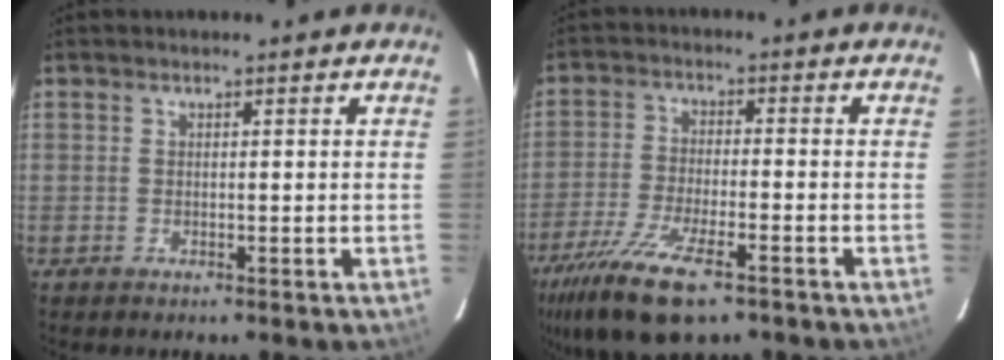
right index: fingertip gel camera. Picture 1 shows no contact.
{"total": 14.6, "force": [-9.6, 4.5, 10.1], "torque": [-0.222, -0.044, -0.178]}